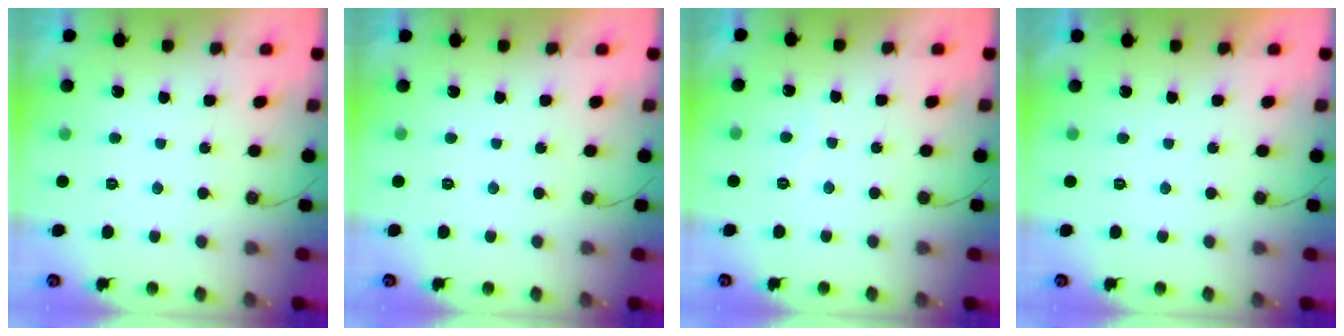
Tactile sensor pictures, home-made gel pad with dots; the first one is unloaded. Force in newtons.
{"total": 1.8, "press": 1.8, "slide": 0.1}
{"total": 3.3, "press": 3.2, "slide": 0.2}
{"total": 2.0, "press": 2.0, "slide": 0.1}